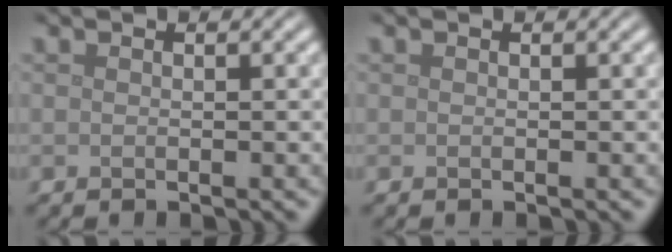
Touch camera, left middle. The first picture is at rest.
{"total": 0.0}